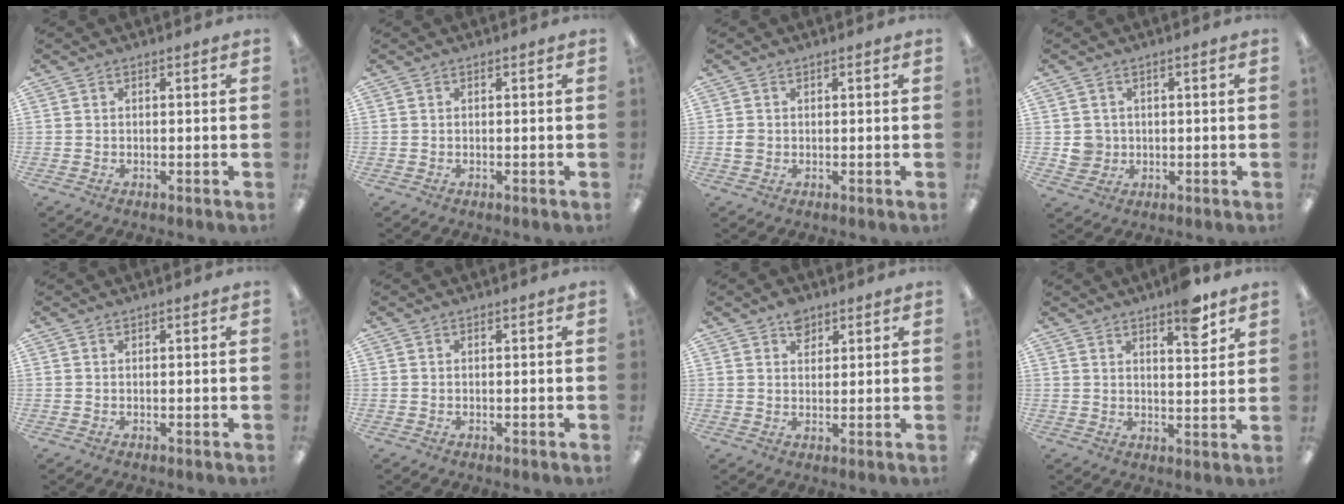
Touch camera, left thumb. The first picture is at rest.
{"total": 0.0}
{"total": 1.5, "force": [0.0, 1.4, 0.7], "torque": [-0.013, 0.004, -0.001]}
{"total": 4.0, "force": [0.4, 4.0, 0.6], "torque": [-0.010, 0.006, 0.008]}
{"total": 0.0}
{"total": 0.0}
{"total": 4.1, "force": [2.7, 2.6, 1.6], "torque": [-0.014, -0.008, 0.047]}
{"total": 7.4, "force": [5.5, 2.2, 4.5], "torque": [-0.046, -0.035, 0.087]}